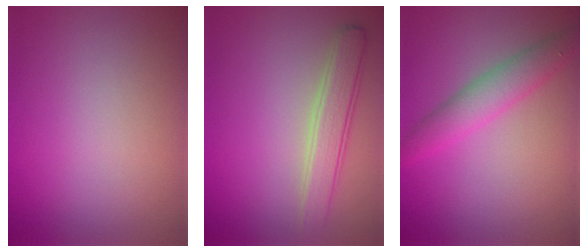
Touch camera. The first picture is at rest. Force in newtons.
{"total": 2.9, "press": 2.9, "slide": 0.2}
{"total": 3.0, "press": 3.0, "slide": 0.1}